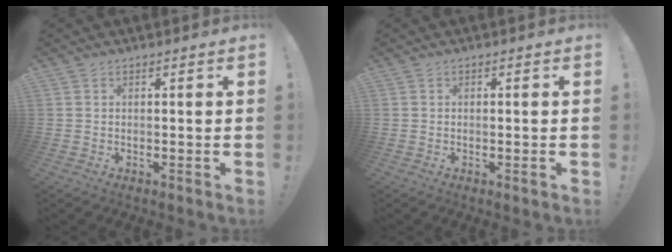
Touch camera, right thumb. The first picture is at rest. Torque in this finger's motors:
{"motor_torque": [-0.08, 0.02, -0.11, -0.03, -0.02]}